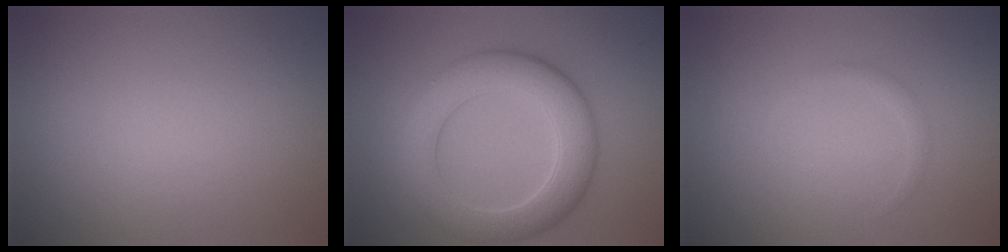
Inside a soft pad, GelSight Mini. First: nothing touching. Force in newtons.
{"total": 6.5, "press": 6.5, "slide": 0.3}
{"total": 0.7, "press": 0.7, "slide": 0.0}